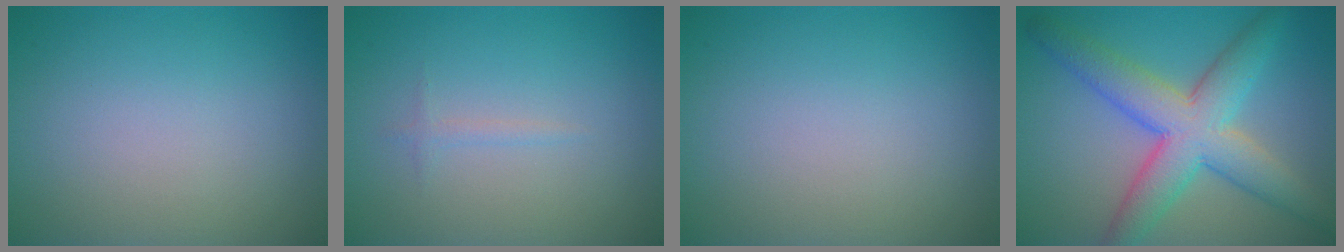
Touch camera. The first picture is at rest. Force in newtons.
{"total": 0.7, "press": 0.7, "slide": 0.0}
{"total": 0.0}
{"total": 7.7, "press": 7.7, "slide": 0.2}